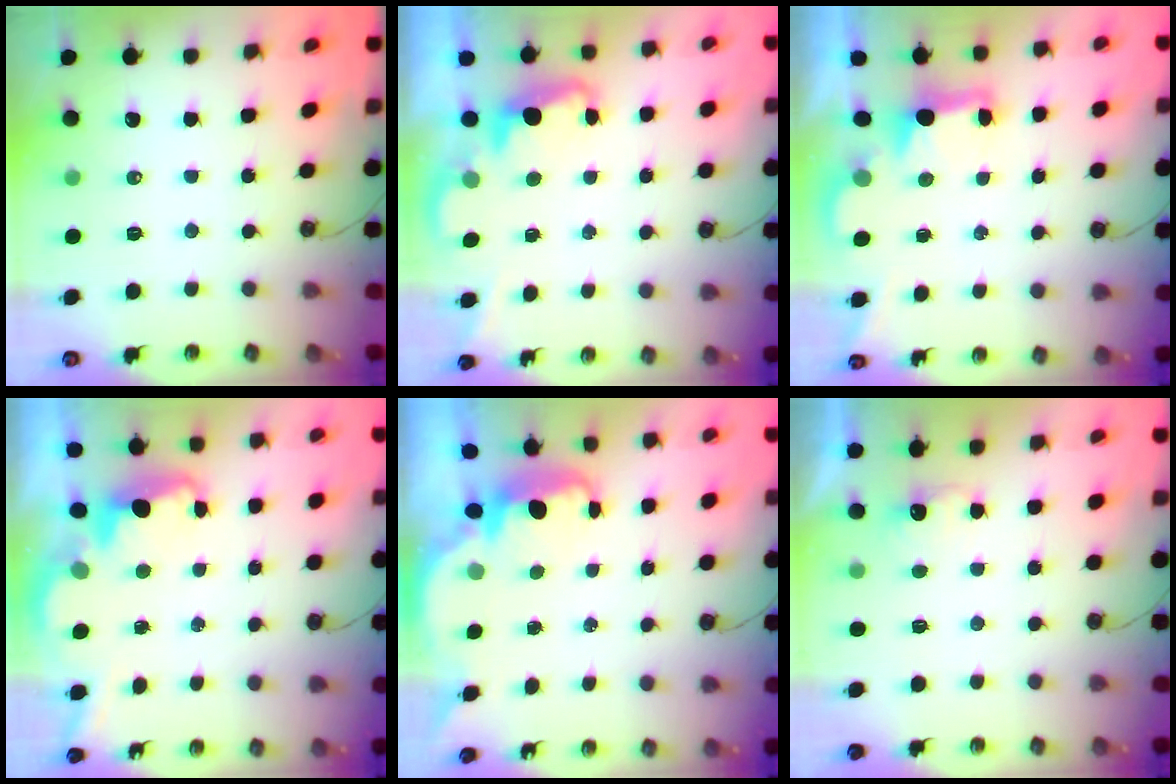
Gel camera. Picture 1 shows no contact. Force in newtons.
{"total": 2.3, "press": 2.2, "slide": 0.6}
{"total": 2.1, "press": 2.1, "slide": 0.5}
{"total": 3.9, "press": 3.8, "slide": 0.7}
{"total": 2.5, "press": 2.5, "slide": 0.6}
{"total": 2.3, "press": 2.1, "slide": 0.9}